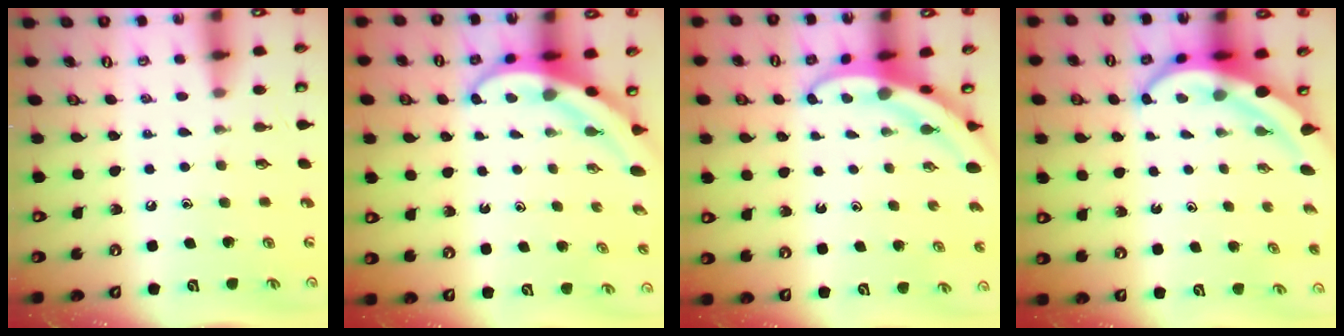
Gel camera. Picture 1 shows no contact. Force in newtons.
{"total": 5.3, "press": 5.3, "slide": 0.5}
{"total": 4.0, "press": 3.9, "slide": 0.6}
{"total": 7.5, "press": 7.3, "slide": 1.4}